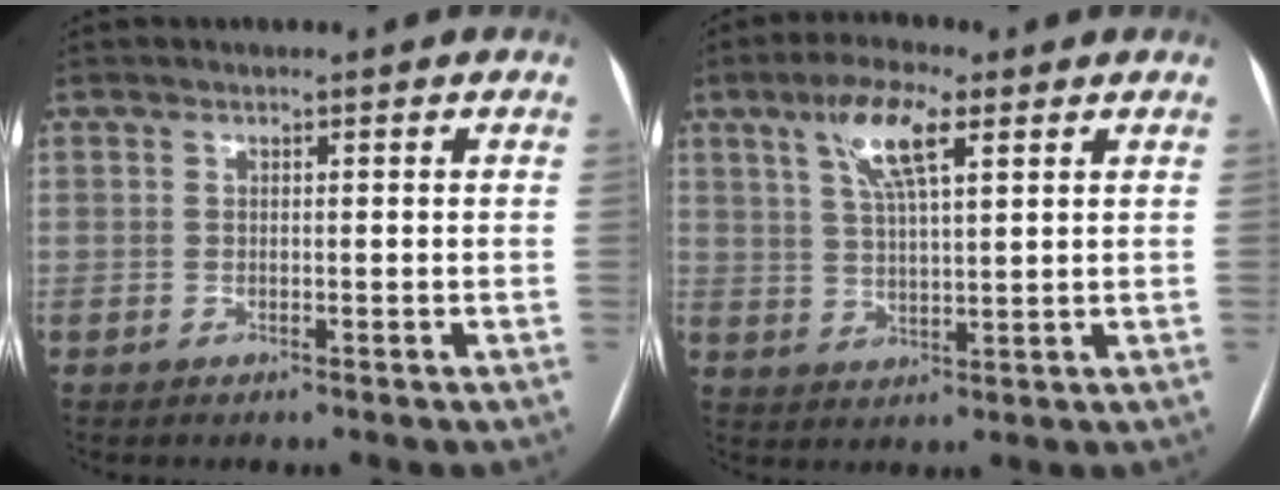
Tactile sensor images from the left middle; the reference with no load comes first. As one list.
[{"total": 8.3, "force": [4.1, 1.7, 7.0], "torque": [-0.138, 0.012, 0.076]}]